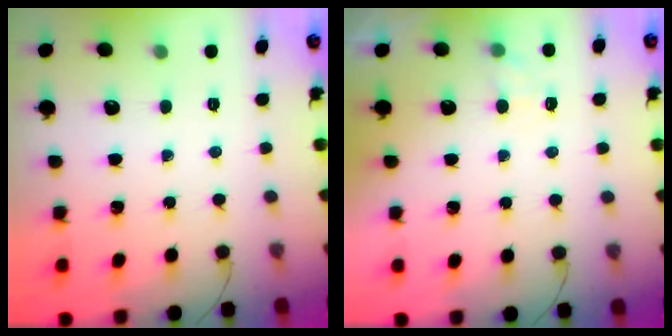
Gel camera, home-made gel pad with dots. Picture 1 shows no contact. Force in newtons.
{"total": 3.7, "press": 3.4, "slide": 1.4}